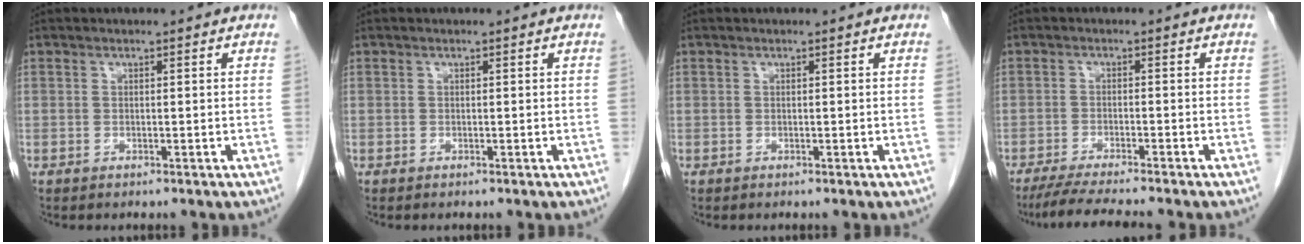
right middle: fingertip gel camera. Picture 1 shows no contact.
{"total": 0.0}
{"total": 0.0}
{"total": 7.8, "force": [-6.8, -0.6, 3.8], "torque": [-0.058, -0.024, -0.111]}